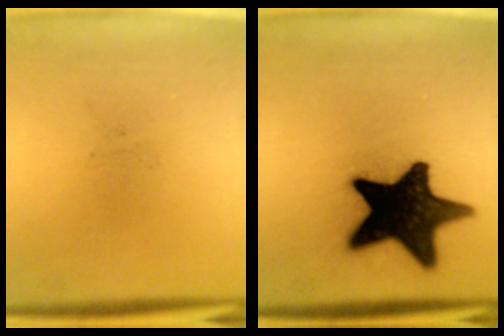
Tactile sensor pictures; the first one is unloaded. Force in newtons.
{"total": 19.4}